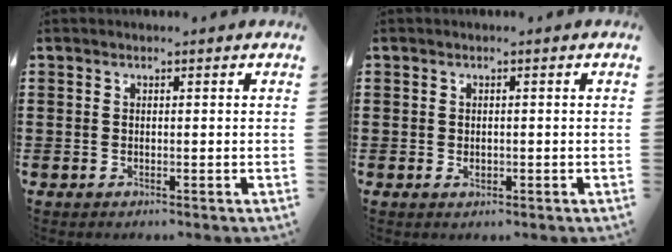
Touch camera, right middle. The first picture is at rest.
{"total": 1.0, "force": [-0.2, 0.6, 0.8], "torque": [-0.015, 0.001, -0.005]}